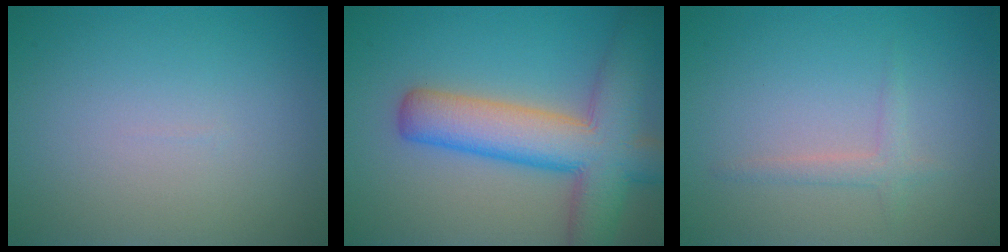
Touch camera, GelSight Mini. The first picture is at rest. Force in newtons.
{"total": 9.3, "press": 9.3, "slide": 0.4}
{"total": 1.3, "press": 1.3, "slide": 0.0}